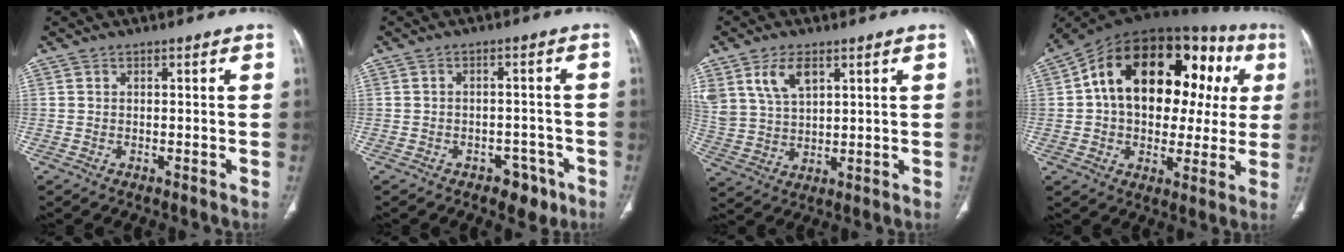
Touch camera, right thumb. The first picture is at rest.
{"total": 5.0, "force": [-3.0, 3.2, 2.4], "torque": [-0.009, 0.022, -0.036]}
{"total": 9.3, "force": [4.7, 5.3, 6.0], "torque": [-0.113, -0.013, 0.103]}
{"total": 27.8, "force": [5.5, 17.0, 21.3], "torque": [-0.295, 0.056, 0.083]}